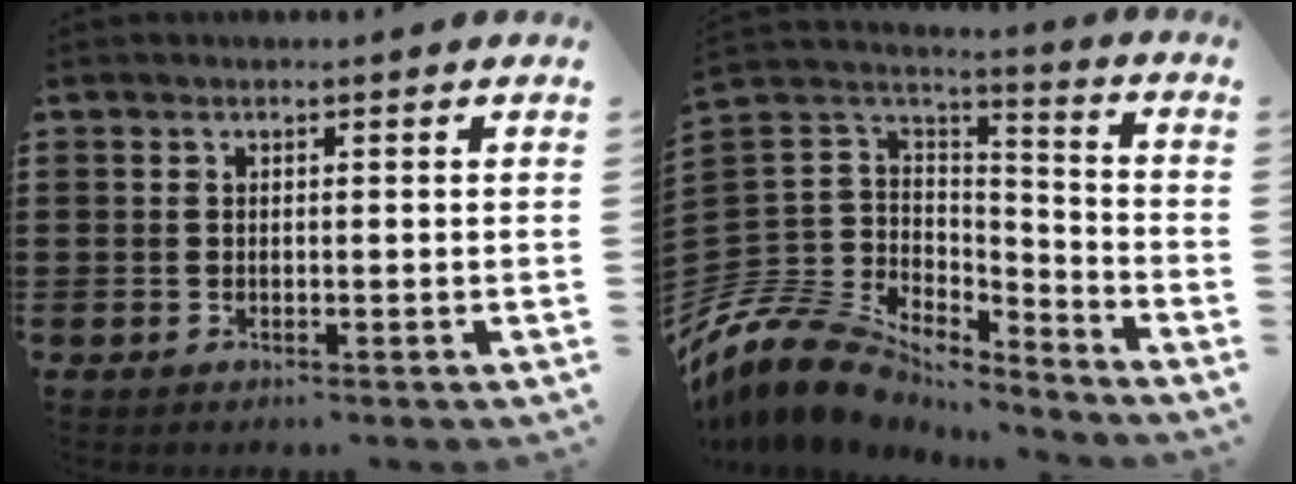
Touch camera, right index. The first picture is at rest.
{"total": 11.7, "force": [-8.6, 7.2, 3.3], "torque": [-0.114, 0.007, -0.167]}